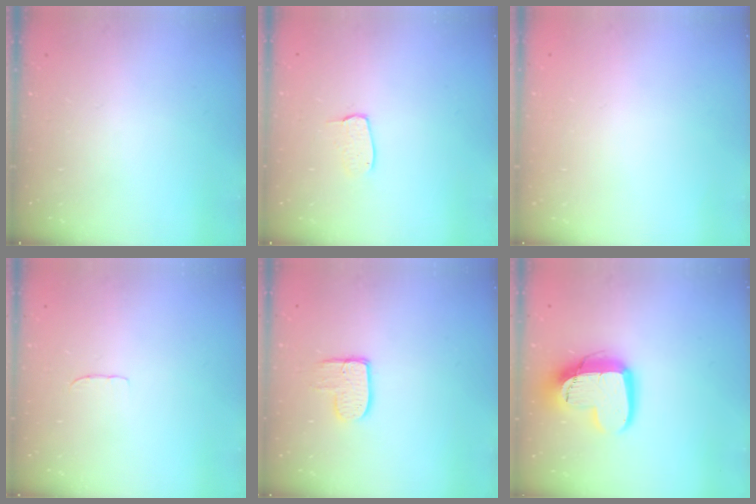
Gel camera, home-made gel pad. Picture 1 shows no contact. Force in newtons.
{"total": 4.8, "press": 4.8, "slide": 0.3}
{"total": 0.0}
{"total": 3.3, "press": 3.3, "slide": 0.2}
{"total": 8.8, "press": 8.8, "slide": 0.6}
{"total": 15.3, "press": 15.2, "slide": 1.2}